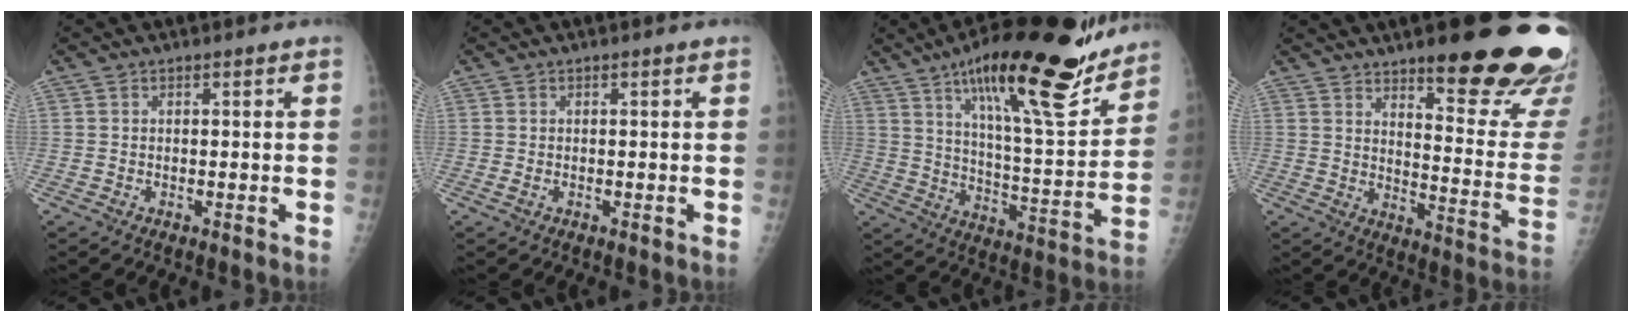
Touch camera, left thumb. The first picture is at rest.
{"total": 0.9, "force": [0.0, 0.5, 0.8], "torque": [-0.017, 0.006, 0.002]}
{"total": 25.4, "force": [17.0, 6.0, 17.9], "torque": [-0.248, -0.071, 0.270]}
{"total": 24.1, "force": [15.8, 5.7, 17.2], "torque": [-0.186, -0.097, 0.212]}